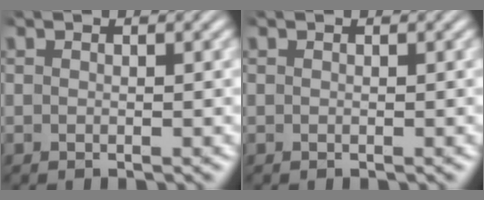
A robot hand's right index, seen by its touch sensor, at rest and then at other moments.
{"total": 0.0}